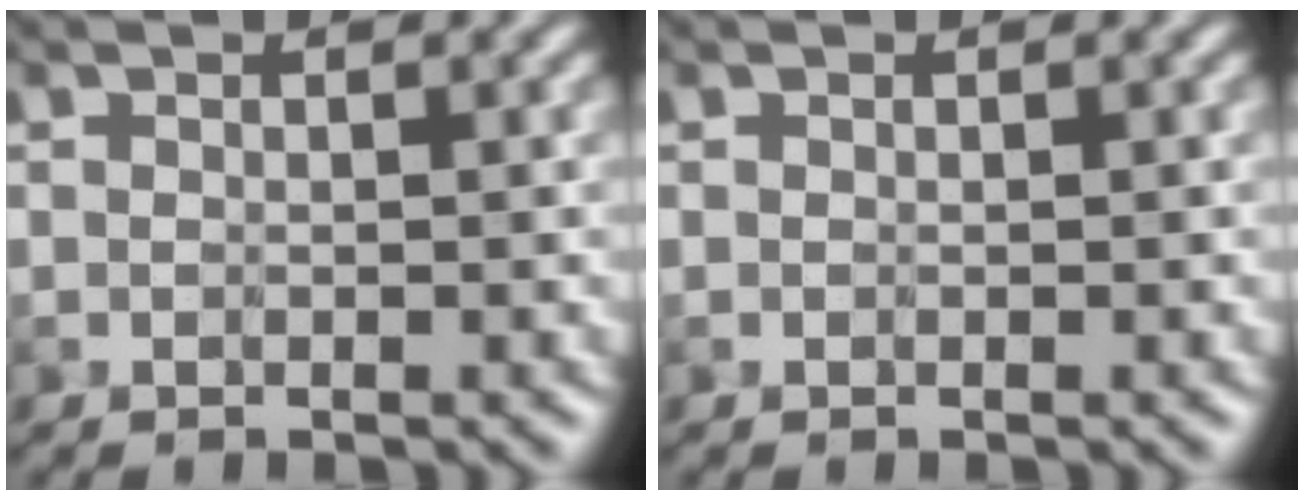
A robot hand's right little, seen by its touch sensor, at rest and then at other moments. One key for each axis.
{"total": 0.0}